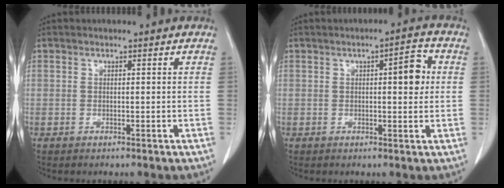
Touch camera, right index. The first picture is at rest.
{"total": 4.7, "force": [0.7, 1.3, 4.4], "torque": [-0.059, 0.006, 0.007]}